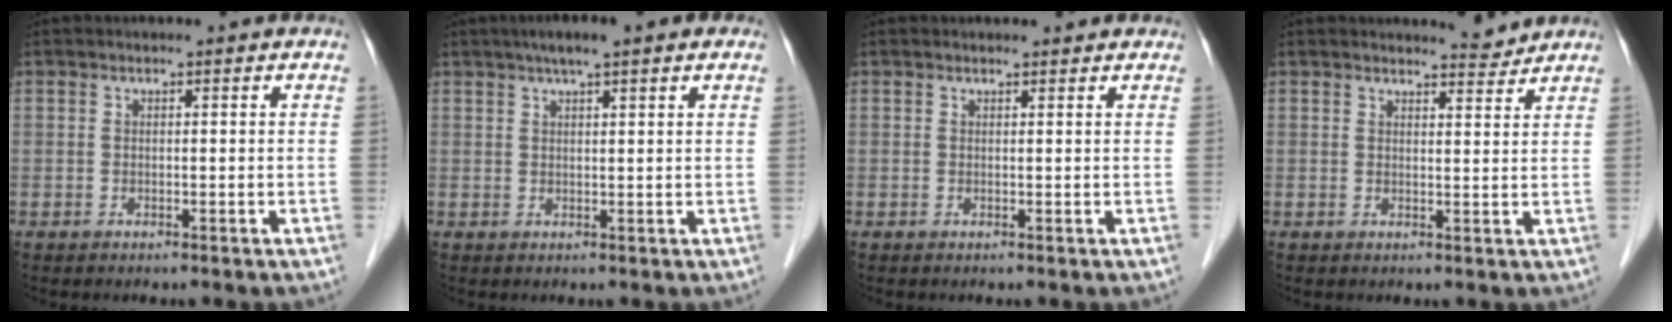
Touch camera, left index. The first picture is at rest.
{"total": 5.5, "force": [3.7, 0.6, 4.0], "torque": [-0.062, 0.029, 0.055]}
{"total": 1.2, "force": [1.2, 0.2, 0.1], "torque": [-0.014, 0.001, 0.014]}
{"total": 2.6, "force": [2.6, -0.1, -0.3], "torque": [-0.006, -0.016, 0.035]}